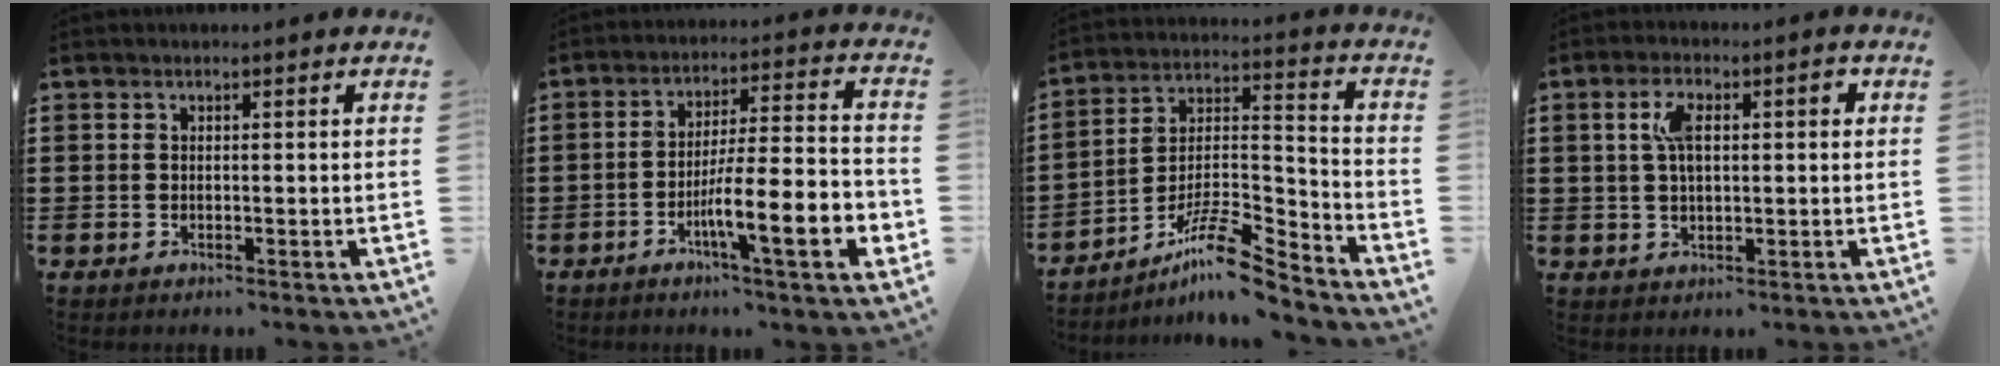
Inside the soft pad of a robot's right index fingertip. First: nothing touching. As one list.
[{"total": 11.3, "force": [-4.7, 1.7, 10.2], "torque": [-0.172, -0.009, -0.087]}, {"total": 11.2, "force": [-9.0, 2.0, 6.4], "torque": [-0.109, 0.020, -0.172]}, {"total": 5.5, "force": [1.1, 2.3, 4.9], "torque": [-0.092, 0.011, 0.013]}]